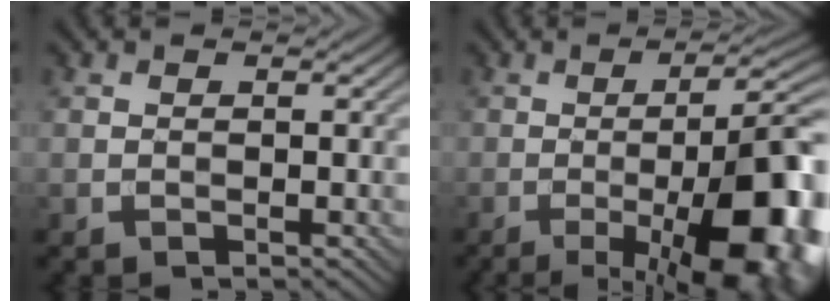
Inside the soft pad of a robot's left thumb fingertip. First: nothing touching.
{"total": 16.6, "force": [-6.0, 4.7, 14.7], "torque": [-0.169, 0.017, -0.084]}